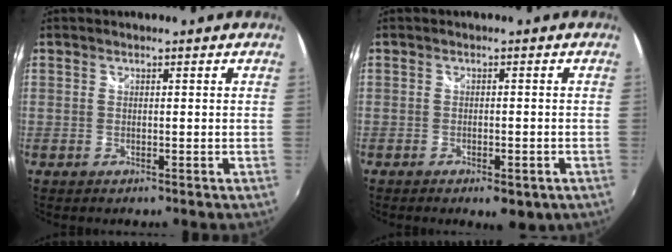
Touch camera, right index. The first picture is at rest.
{"total": 5.1, "force": [-3.2, 2.0, 3.5], "torque": [-0.064, -0.016, -0.040]}